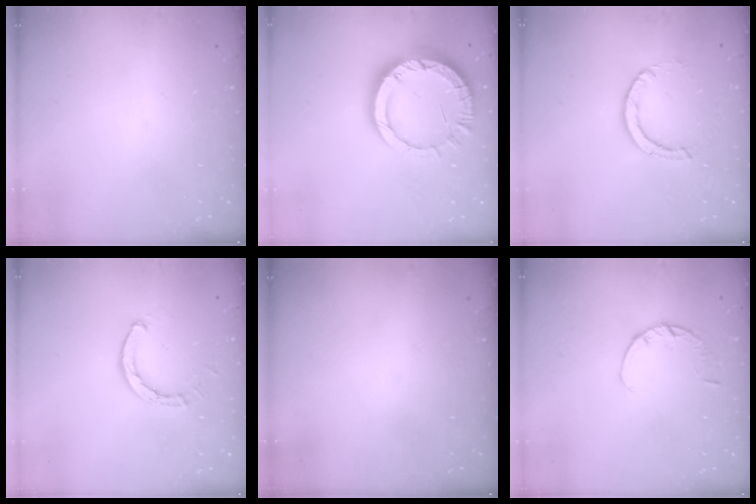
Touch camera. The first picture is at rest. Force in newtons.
{"total": 12.6, "press": 12.6, "slide": 1.1}
{"total": 3.6, "press": 3.6, "slide": 0.3}
{"total": 2.6, "press": 2.6, "slide": 0.1}
{"total": 0.0}
{"total": 2.9, "press": 2.8, "slide": 0.4}